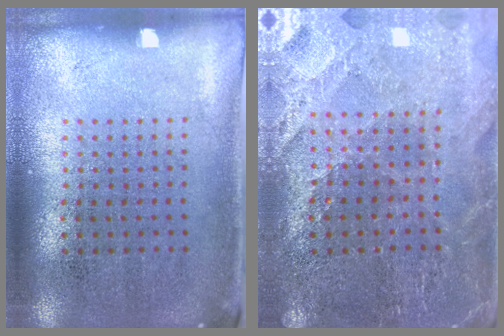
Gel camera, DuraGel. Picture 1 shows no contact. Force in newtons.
{"total": 2.6, "press": 2.6, "slide": 0.4}